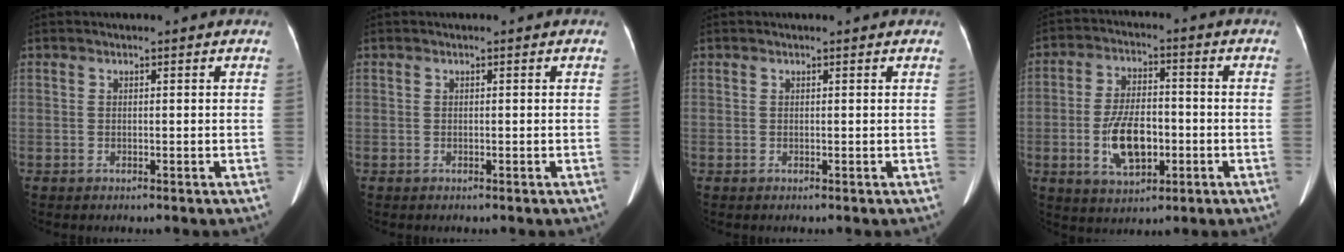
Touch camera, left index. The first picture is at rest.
{"total": 0.0}
{"total": 0.8, "force": [0.7, 0.0, 0.3], "torque": [-0.009, 0.006, 0.010]}
{"total": 9.4, "force": [-2.4, 4.5, 7.8], "torque": [-0.159, 0.007, -0.037]}